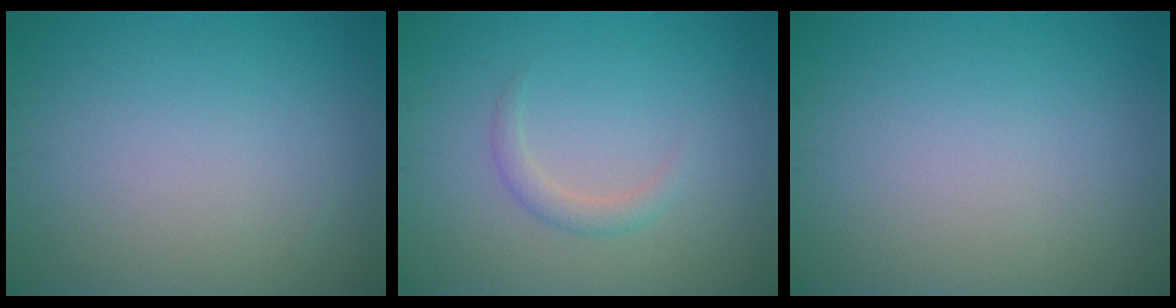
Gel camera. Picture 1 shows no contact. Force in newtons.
{"total": 1.4, "press": 1.4, "slide": 0.1}
{"total": 0.0}